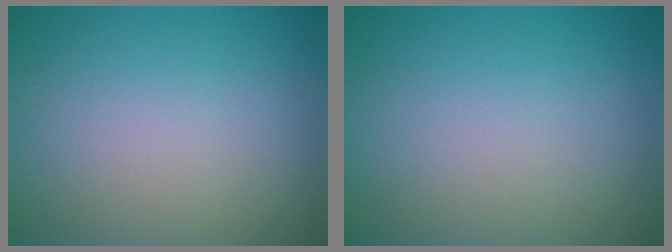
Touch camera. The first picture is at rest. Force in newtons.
{"total": 0.0}